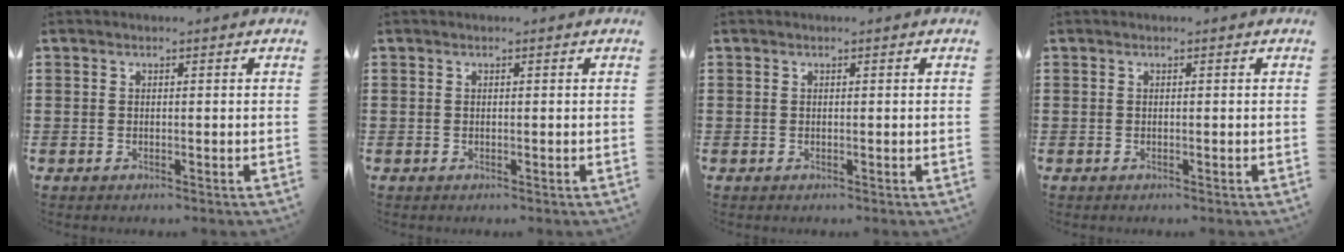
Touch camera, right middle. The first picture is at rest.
{"total": 0.0}
{"total": 0.0}
{"total": 0.0}